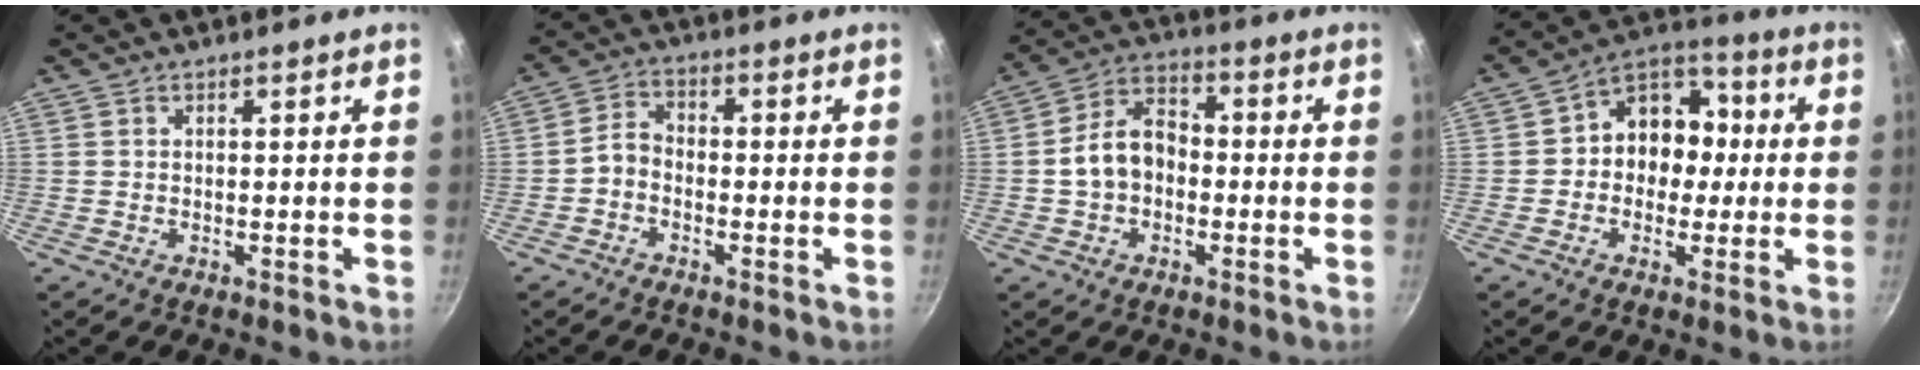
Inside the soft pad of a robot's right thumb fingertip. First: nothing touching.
{"total": 3.7, "force": [-1.6, 2.6, 2.0], "torque": [-0.036, 0.028, -0.041]}
{"total": 9.5, "force": [-1.1, 7.0, 6.4], "torque": [-0.086, 0.035, -0.032]}
{"total": 11.5, "force": [0.0, 9.6, 6.3], "torque": [-0.032, 0.034, -0.020]}